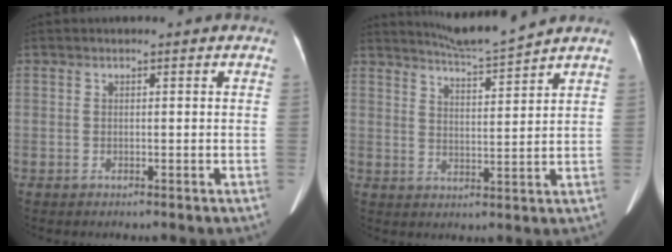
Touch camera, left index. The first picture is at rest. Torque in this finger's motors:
{"motor_torque": [0.23, -0.53, -0.01, 0.03]}